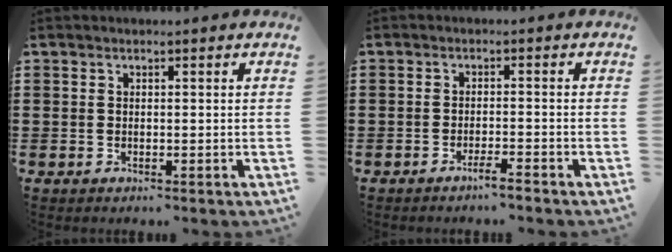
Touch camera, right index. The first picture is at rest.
{"total": 2.3, "force": [-1.9, 0.0, 1.3], "torque": [-0.021, 0.002, -0.035]}